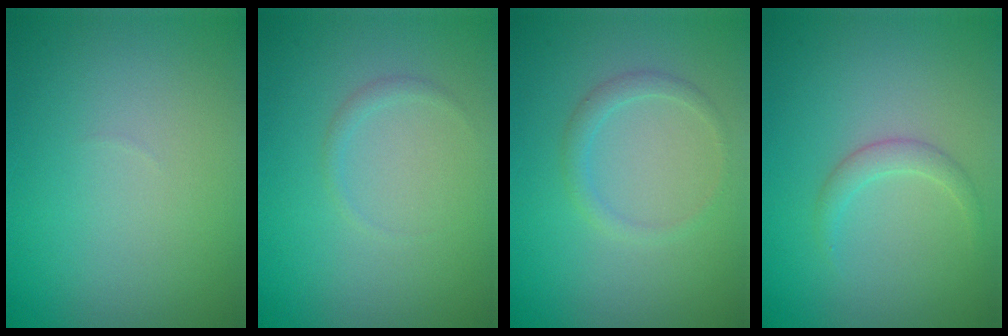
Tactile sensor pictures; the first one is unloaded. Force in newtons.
{"total": 0.7, "press": 0.7, "slide": 0.1}
{"total": 1.4, "press": 1.4, "slide": 0.1}
{"total": 1.4, "press": 1.4, "slide": 0.1}